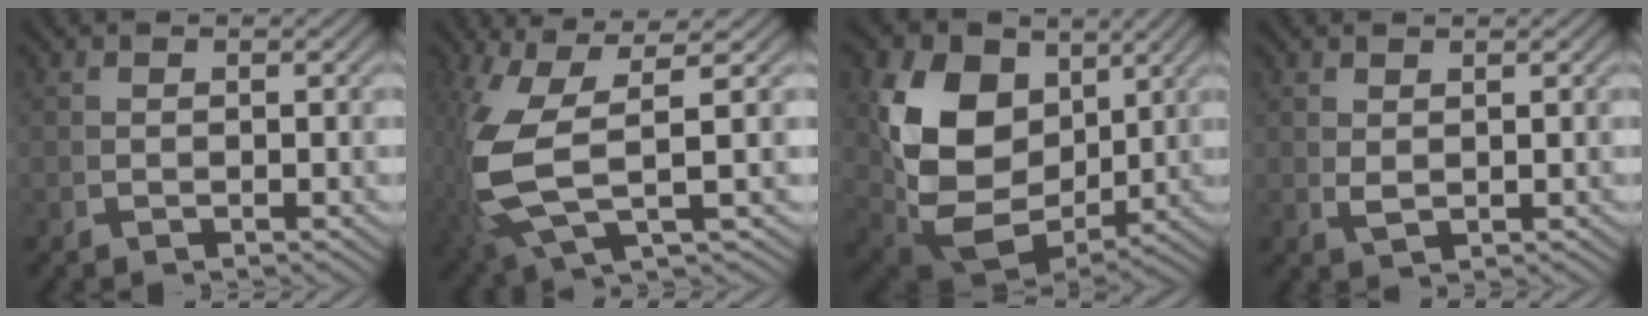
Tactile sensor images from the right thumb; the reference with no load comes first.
{"total": 9.7, "force": [0.4, 4.8, 8.4], "torque": [-0.189, -0.019, 0.022]}
{"total": 14.1, "force": [-0.8, 10.2, 9.7], "torque": [-0.237, -0.074, 0.018]}
{"total": 1.1, "force": [0.8, 0.2, 0.7], "torque": [-0.014, -0.003, 0.025]}